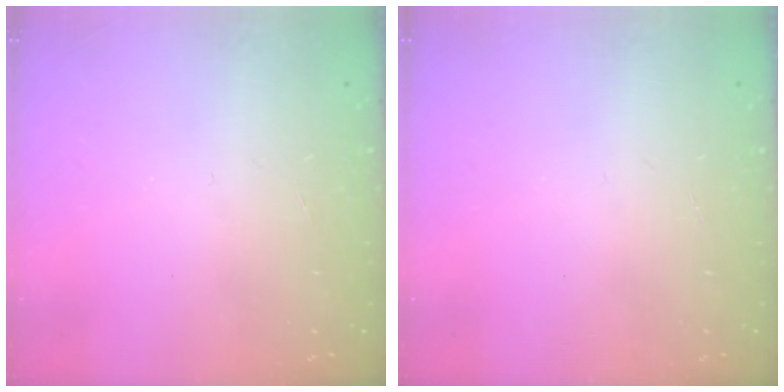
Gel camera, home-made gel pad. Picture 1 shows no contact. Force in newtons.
{"total": 0.0}